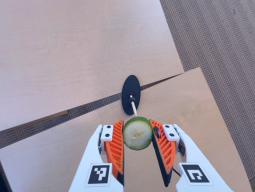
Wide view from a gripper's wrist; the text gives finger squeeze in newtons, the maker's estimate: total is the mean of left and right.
{"total": 12.2, "left": 12.8, "right": 11.6}